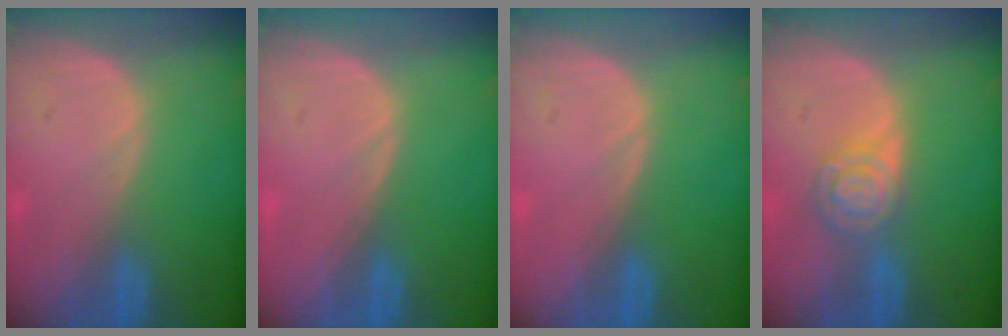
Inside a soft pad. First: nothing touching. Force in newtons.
{"total": 0.0}
{"total": 0.0}
{"total": 5.4, "press": 4.8, "slide": 2.5}